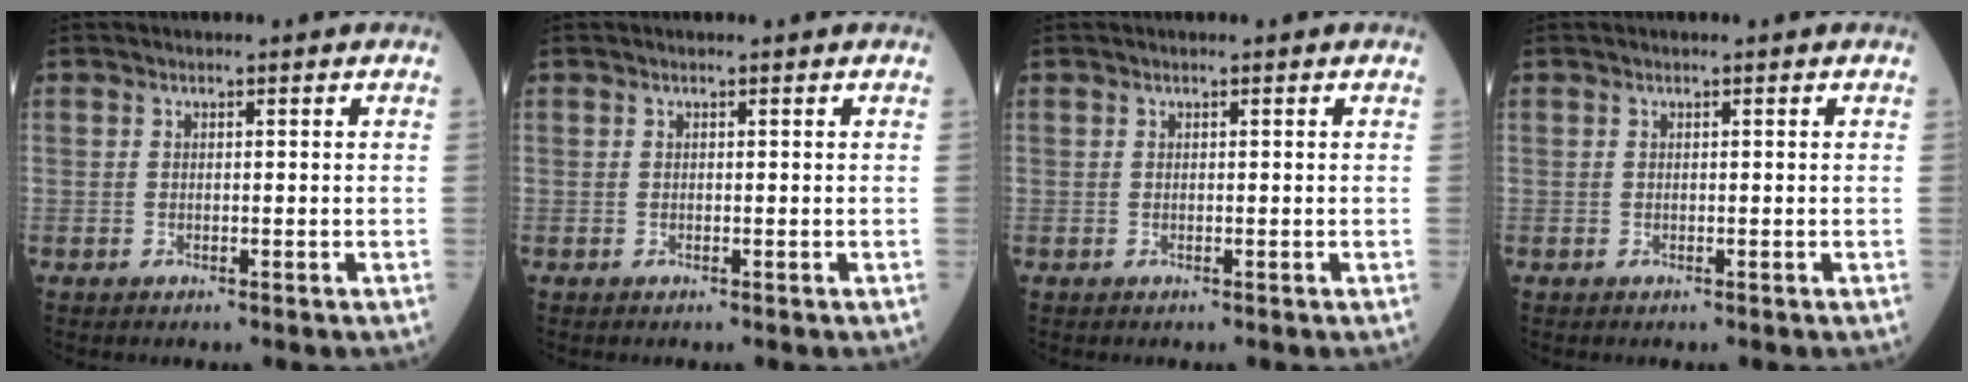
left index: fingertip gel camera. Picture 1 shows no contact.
{"total": 0.0}
{"total": 0.0}
{"total": 0.0}